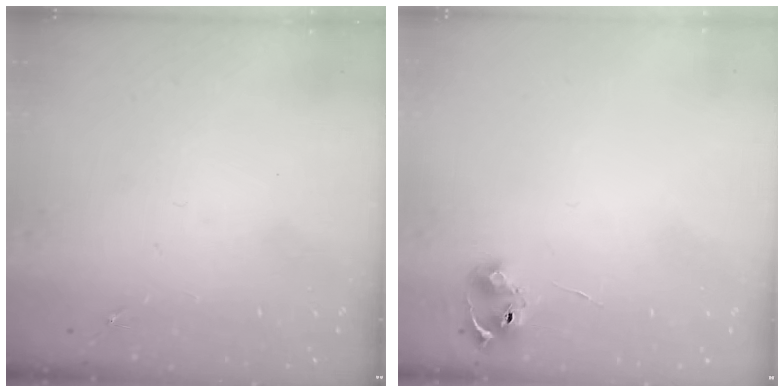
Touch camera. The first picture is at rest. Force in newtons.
{"total": 6.3, "press": 6.3, "slide": 0.8}